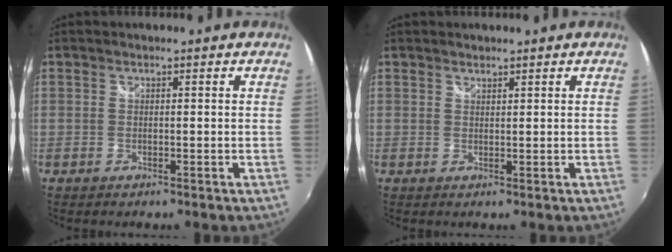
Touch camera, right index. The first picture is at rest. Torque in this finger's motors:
{"motor_torque": [-0.15, -0.03, -0.04, -0.01]}